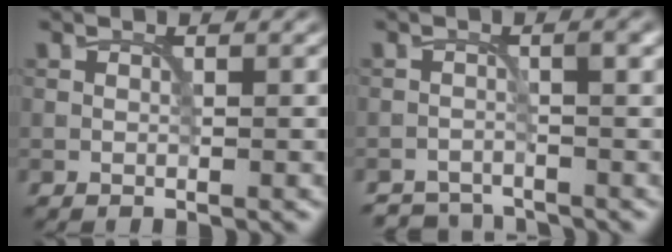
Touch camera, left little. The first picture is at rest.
{"total": 2.9, "force": [-2.7, 0.6, 0.8], "torque": [-0.009, -0.003, -0.053]}